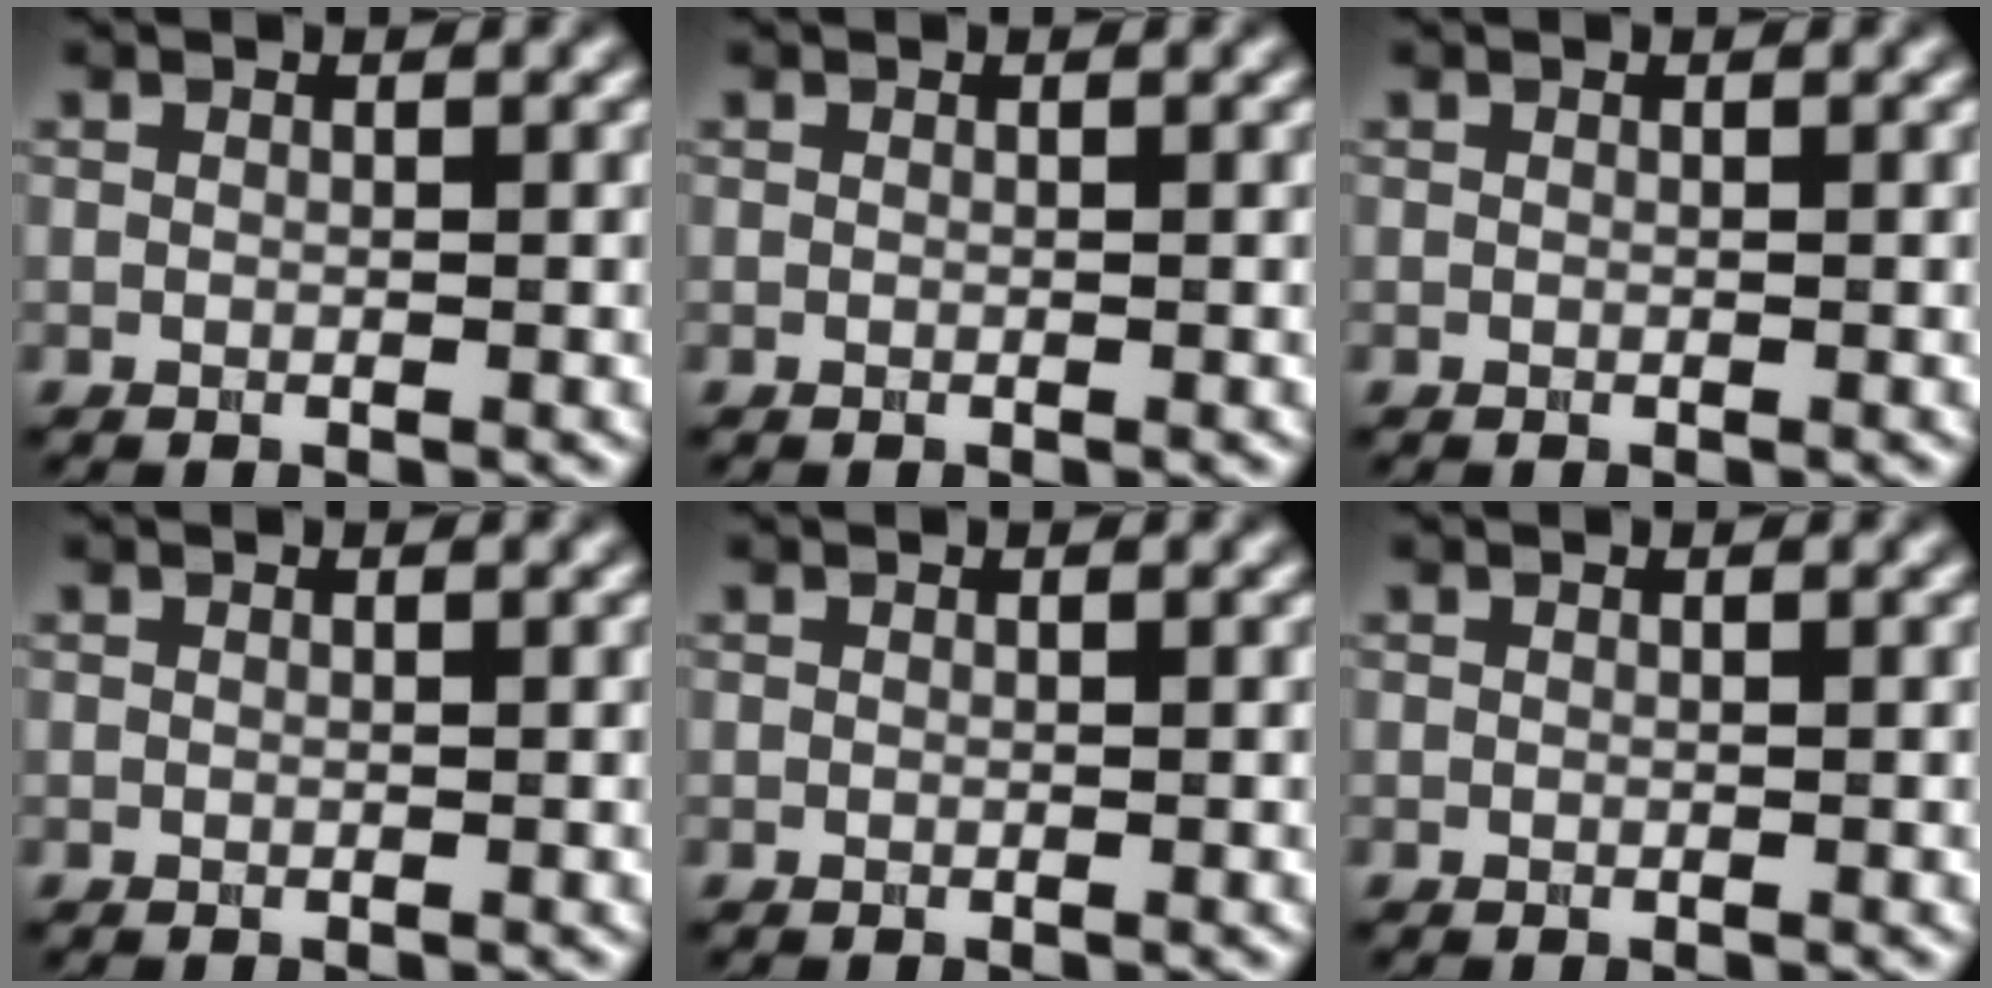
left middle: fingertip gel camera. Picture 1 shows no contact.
{"total": 0.0}
{"total": 0.0}
{"total": 0.0}
{"total": 0.0}
{"total": 0.0}